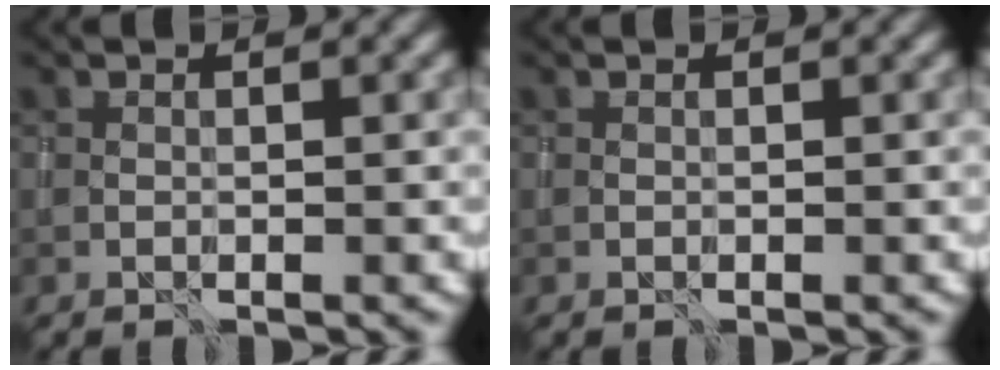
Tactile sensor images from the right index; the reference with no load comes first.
{"total": 0.0}